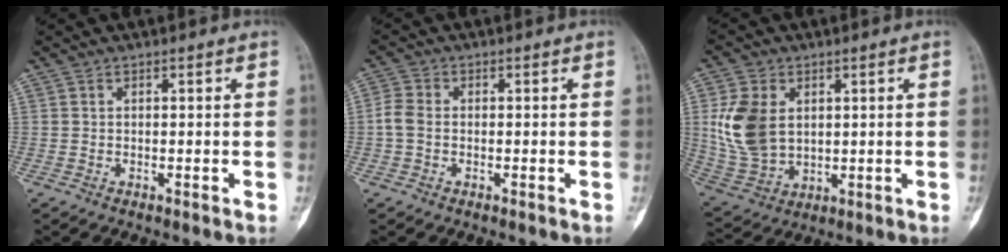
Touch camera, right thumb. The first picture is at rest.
{"total": 3.4, "force": [-0.5, 2.6, 2.2], "torque": [-0.051, 0.007, -0.017]}
{"total": 12.6, "force": [2.4, 8.9, 8.7], "torque": [-0.164, -0.011, 0.060]}